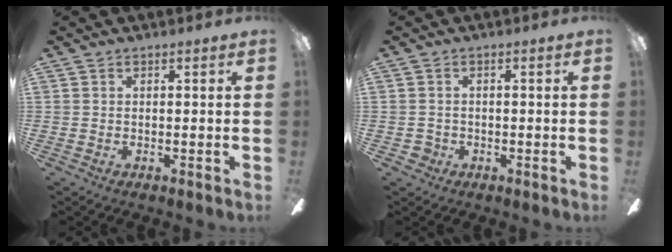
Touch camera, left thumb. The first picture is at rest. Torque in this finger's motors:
{"motor_torque": [-0.07, -0.05, 0.06, -0.18, -0.02]}